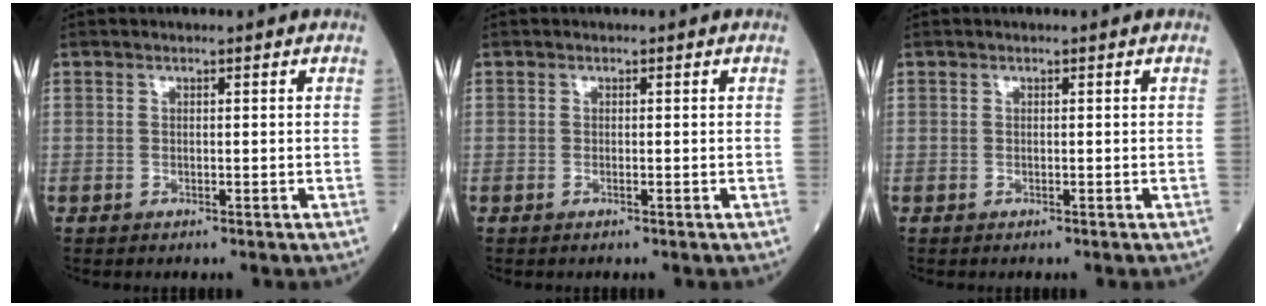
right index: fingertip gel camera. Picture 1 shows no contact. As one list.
[{"total": 0.0}, {"total": 0.0}]